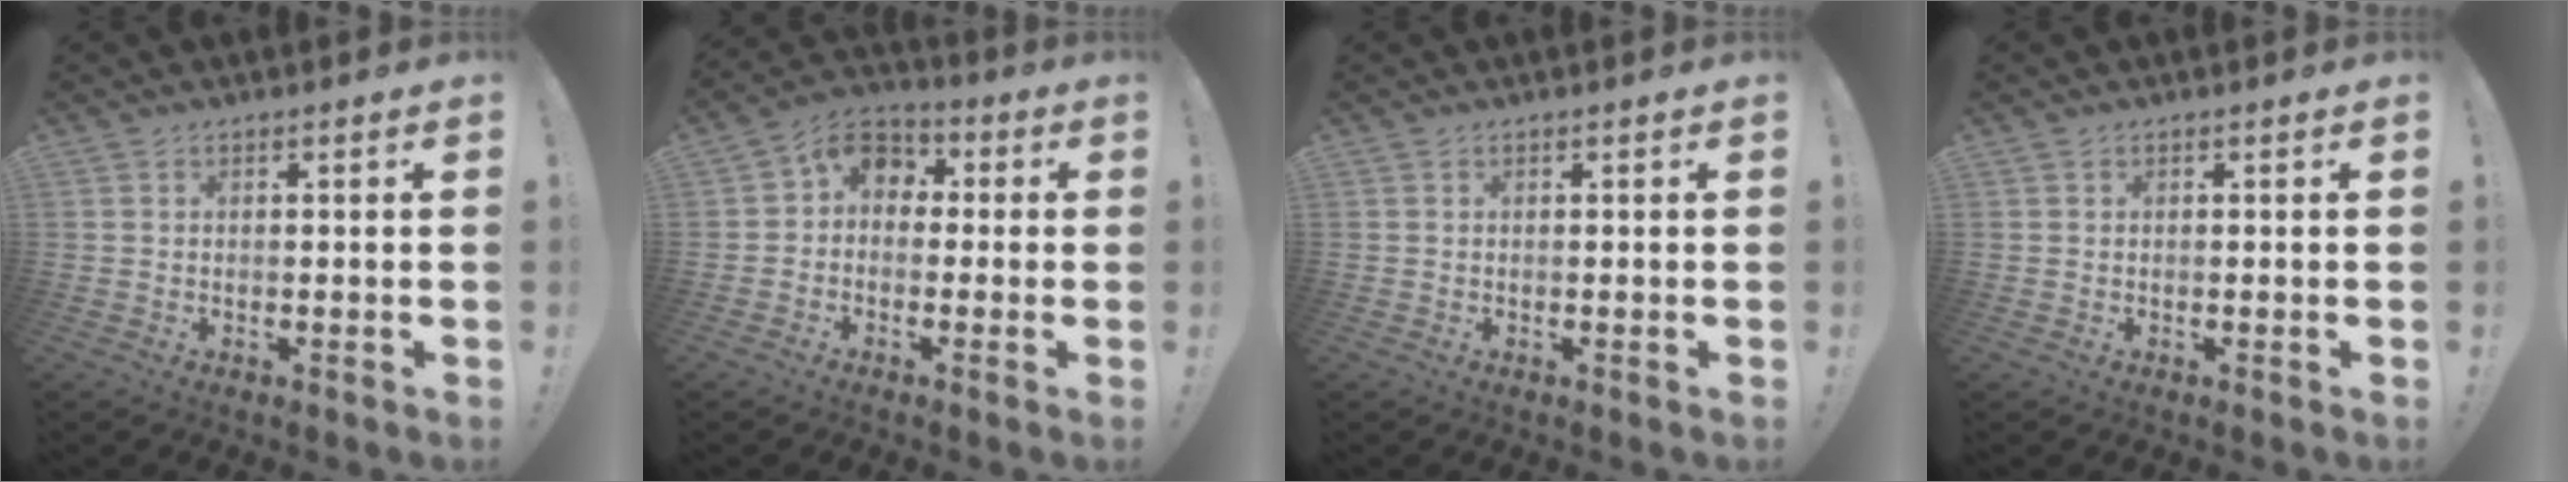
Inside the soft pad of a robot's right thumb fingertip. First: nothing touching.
{"total": 7.3, "force": [0.4, 6.2, 3.8], "torque": [-0.064, 0.015, 0.016]}
{"total": 0.0}
{"total": 0.0}